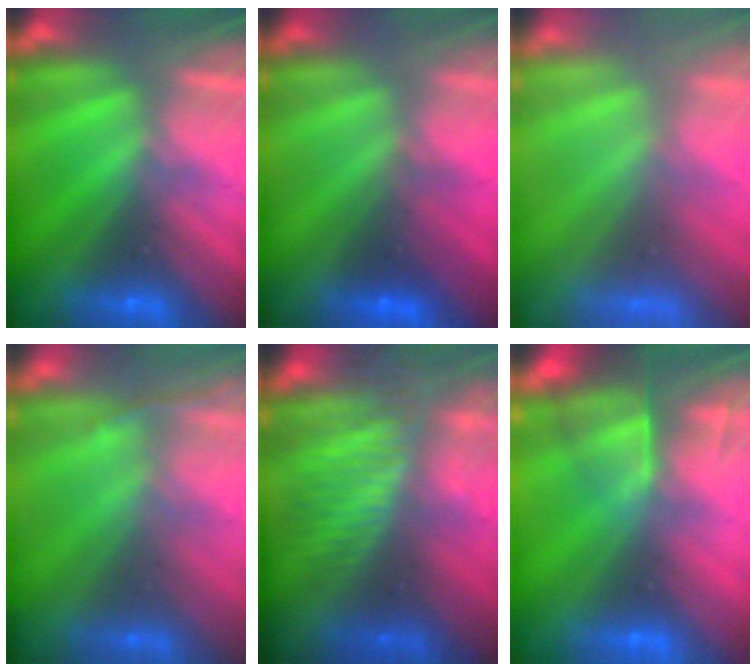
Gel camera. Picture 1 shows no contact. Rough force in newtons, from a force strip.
{"total": 1.8}
{"total": 7.7}
{"total": 1.4}
{"total": 4.8}
{"total": 5.6}